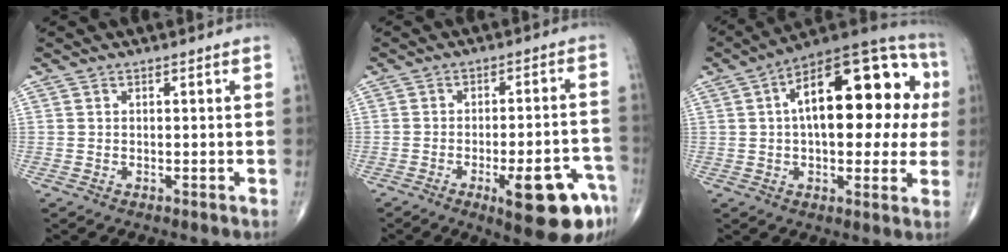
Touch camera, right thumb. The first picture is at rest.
{"total": 14.9, "force": [-7.2, 4.2, 12.3], "torque": [-0.122, 0.035, -0.085]}
{"total": 24.6, "force": [4.4, 11.5, 21.3], "torque": [-0.286, 0.037, 0.053]}